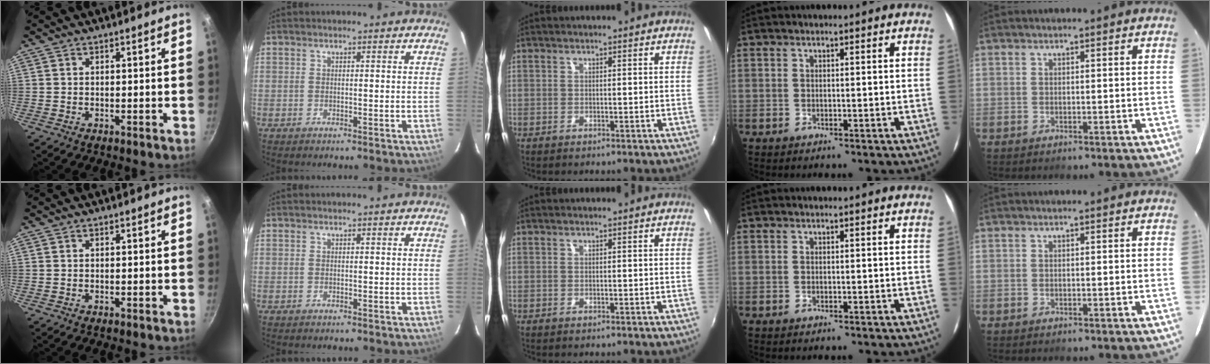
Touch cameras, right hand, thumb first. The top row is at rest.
{}